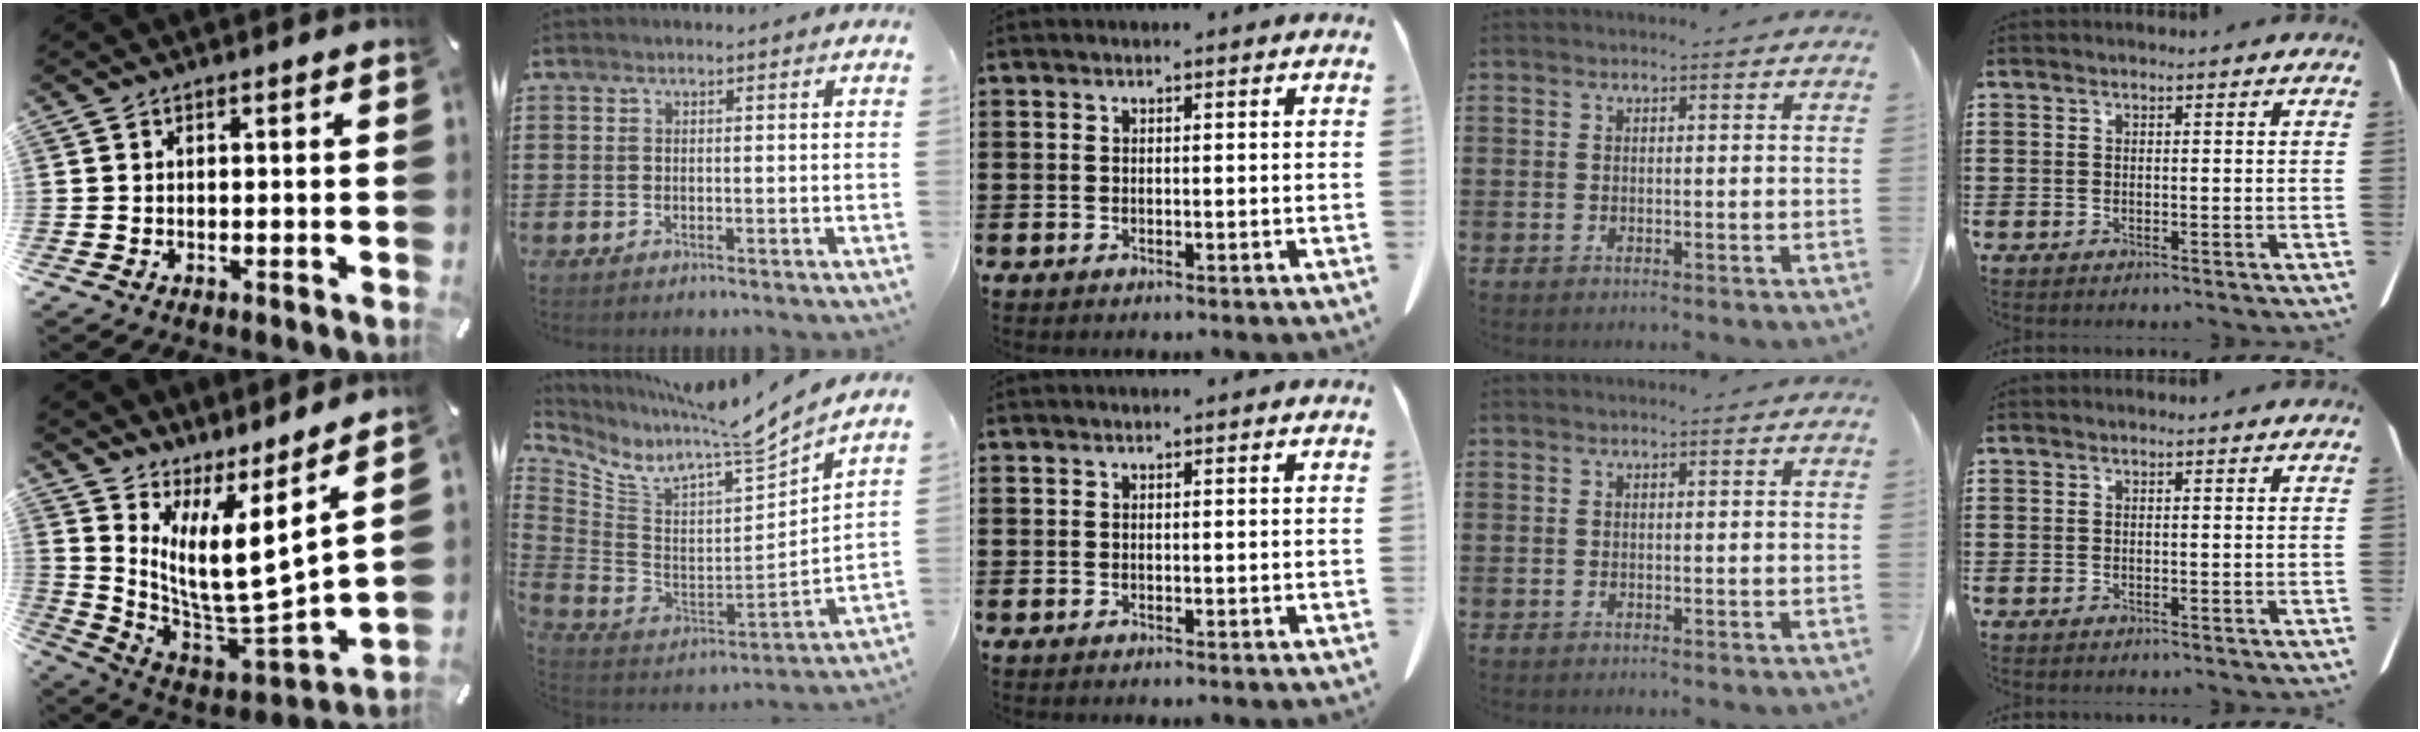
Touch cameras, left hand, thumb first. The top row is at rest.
{"thumb": {"total": 10.9, "force": [5.1, 2.3, 9.4], "torque": [-0.191, -0.094, 0.076]}, "index": {"total": 8.0, "force": [6.8, 0.6, 4.3], "torque": [-0.107, -0.071, 0.103]}}